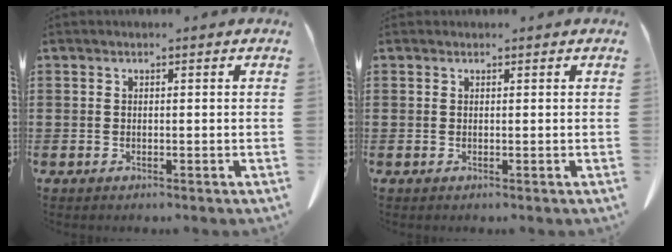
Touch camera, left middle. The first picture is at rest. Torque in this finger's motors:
{"motor_torque": [0.22, 0.18, 0.06, 0.00]}